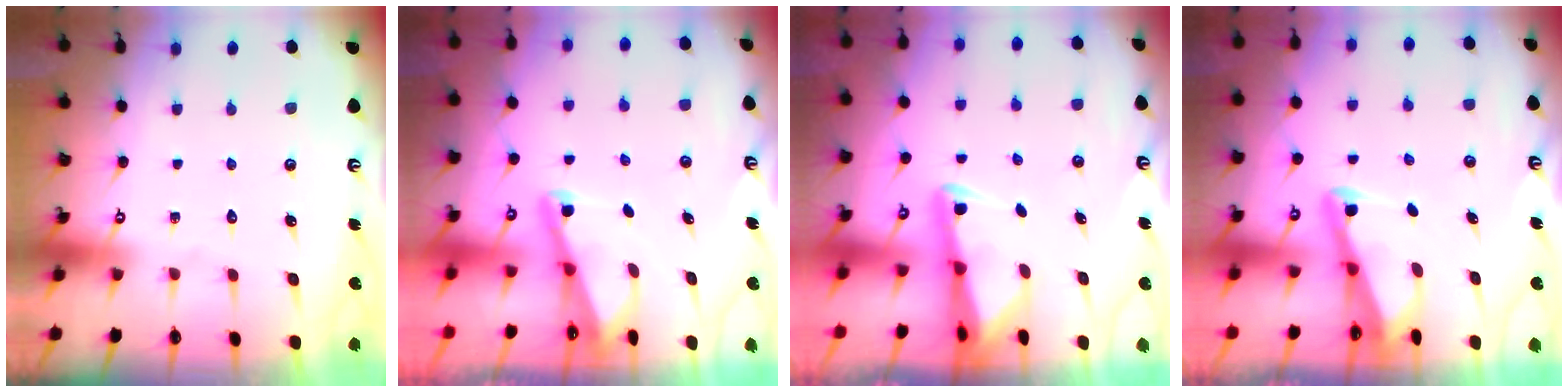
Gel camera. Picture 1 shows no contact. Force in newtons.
{"total": 2.1, "press": 2.0, "slide": 0.3}
{"total": 2.3, "press": 2.2, "slide": 0.5}
{"total": 2.9, "press": 2.8, "slide": 0.3}